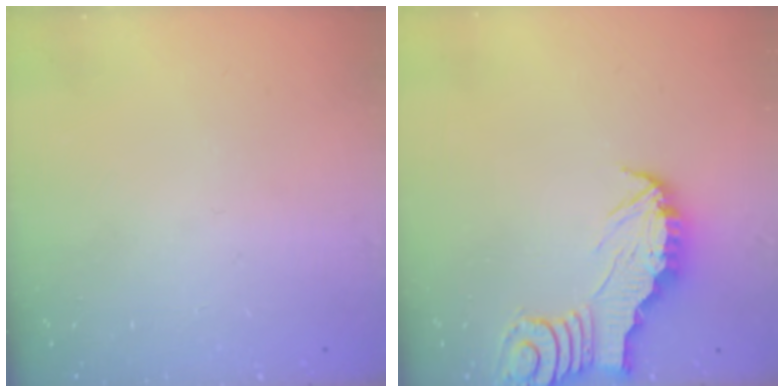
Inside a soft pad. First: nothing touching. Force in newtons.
{"total": 2.9, "press": 2.9, "slide": 0.2}